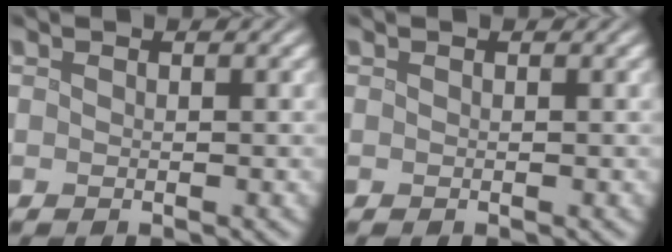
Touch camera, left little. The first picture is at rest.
{"total": 0.0}